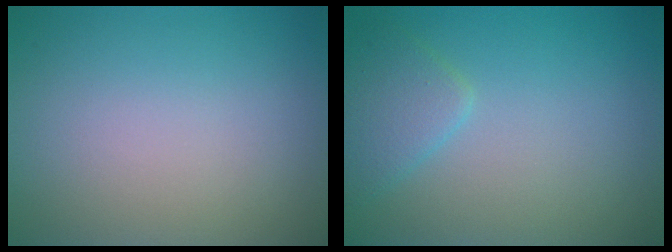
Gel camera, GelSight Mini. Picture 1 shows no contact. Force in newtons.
{"total": 2.4, "press": 2.4, "slide": 0.1}